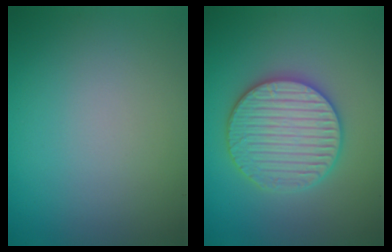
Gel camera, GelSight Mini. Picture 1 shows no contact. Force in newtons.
{"total": 5.9, "press": 5.8, "slide": 1.1}